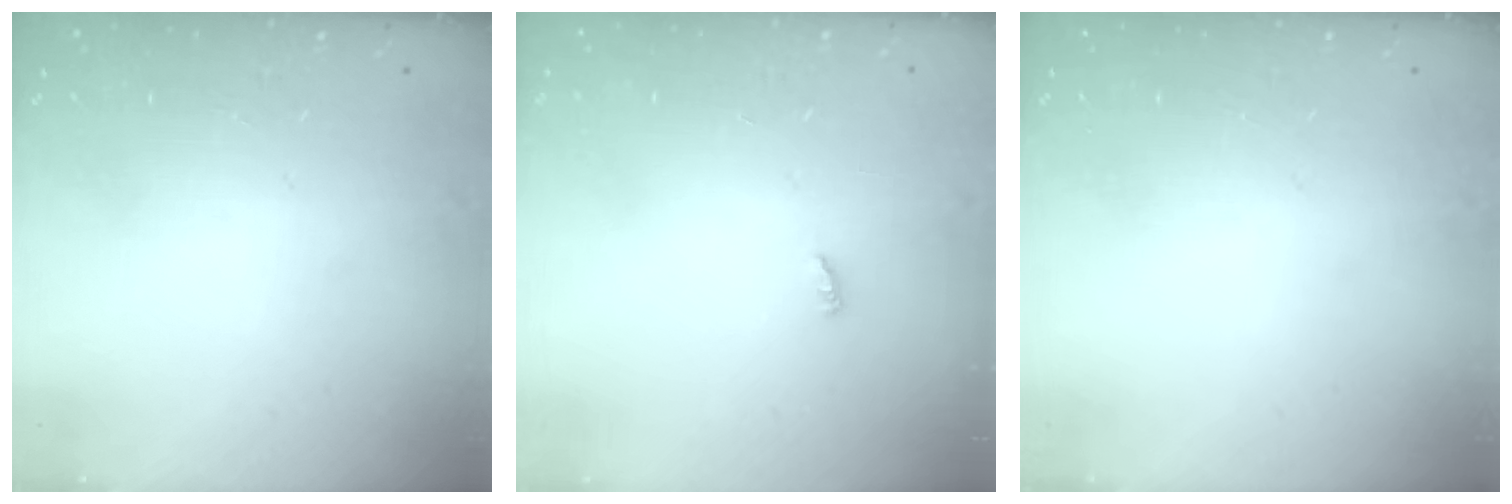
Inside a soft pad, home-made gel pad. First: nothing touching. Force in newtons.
{"total": 2.3, "press": 2.3, "slide": 0.2}
{"total": 0.0}